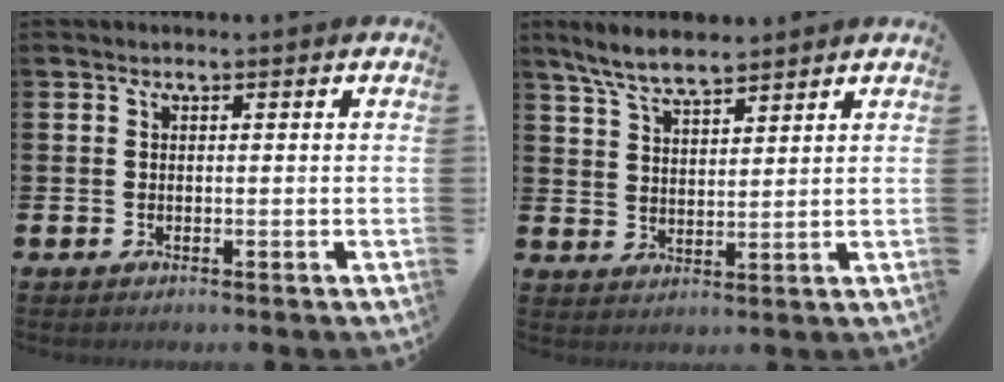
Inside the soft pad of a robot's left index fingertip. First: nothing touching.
{"total": 6.5, "force": [5.9, 1.2, 2.3], "torque": [-0.067, -0.014, 0.110]}